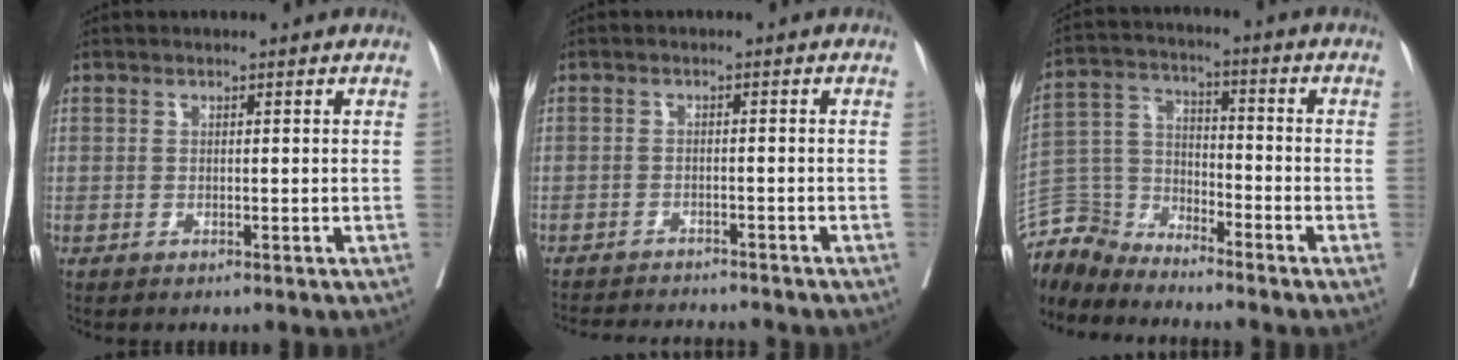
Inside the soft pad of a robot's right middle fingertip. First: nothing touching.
{"total": 10.1, "force": [-9.6, 0.7, 3.2], "torque": [-0.046, -0.008, -0.129]}
{"total": 7.9, "force": [-7.8, 1.0, -0.8], "torque": [0.013, 0.019, -0.157]}